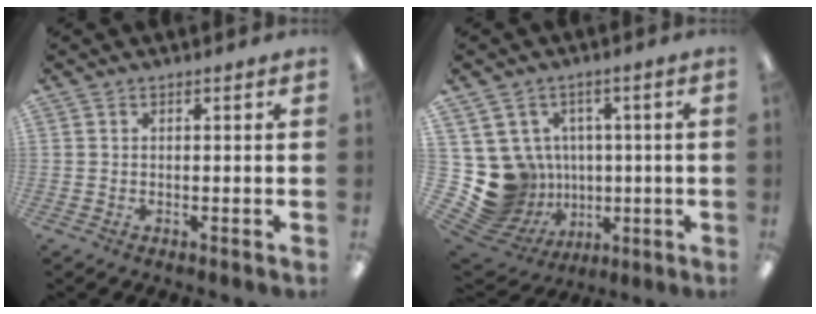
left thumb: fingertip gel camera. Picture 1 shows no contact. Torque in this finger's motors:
{"motor_torque": [-0.44, 0.61, 0.04, -0.06, 0.03]}